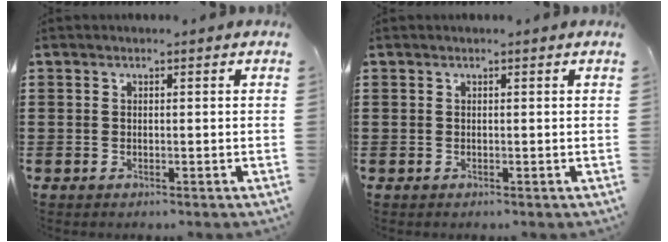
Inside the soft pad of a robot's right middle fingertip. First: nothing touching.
{"total": 0.0}